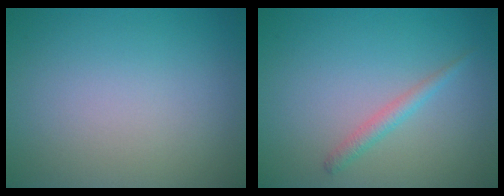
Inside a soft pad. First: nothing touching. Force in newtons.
{"total": 1.4, "press": 1.4, "slide": 0.1}